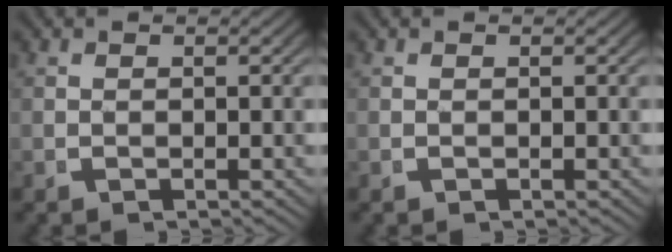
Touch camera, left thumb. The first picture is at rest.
{"total": 0.0}